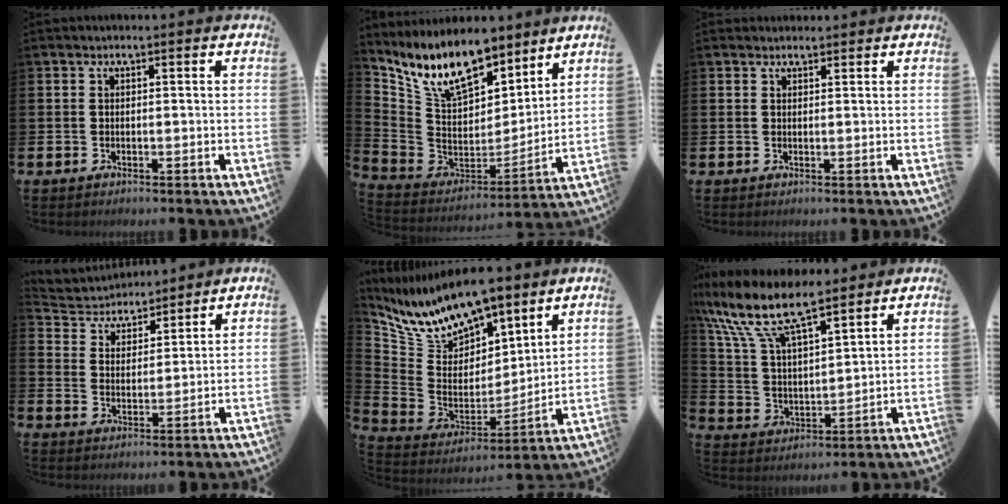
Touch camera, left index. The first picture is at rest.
{"total": 13.0, "force": [10.5, 5.5, 5.5], "torque": [-0.146, -0.053, 0.194]}
{"total": 1.3, "force": [1.2, 0.5, 0.1], "torque": [0.005, 0.002, 0.022]}
{"total": 4.5, "force": [4.2, 1.4, 0.0], "torque": [-0.030, -0.032, 0.072]}
{"total": 11.9, "force": [10.8, 3.9, 3.0], "torque": [-0.118, -0.065, 0.200]}
{"total": 11.5, "force": [9.4, 3.3, 5.7], "torque": [-0.155, -0.042, 0.168]}